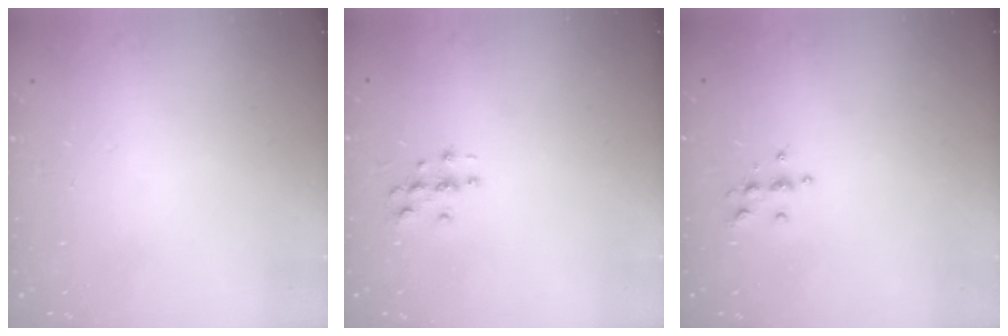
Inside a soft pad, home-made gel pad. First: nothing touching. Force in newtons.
{"total": 2.8, "press": 2.8, "slide": 0.3}
{"total": 4.5, "press": 4.4, "slide": 0.6}